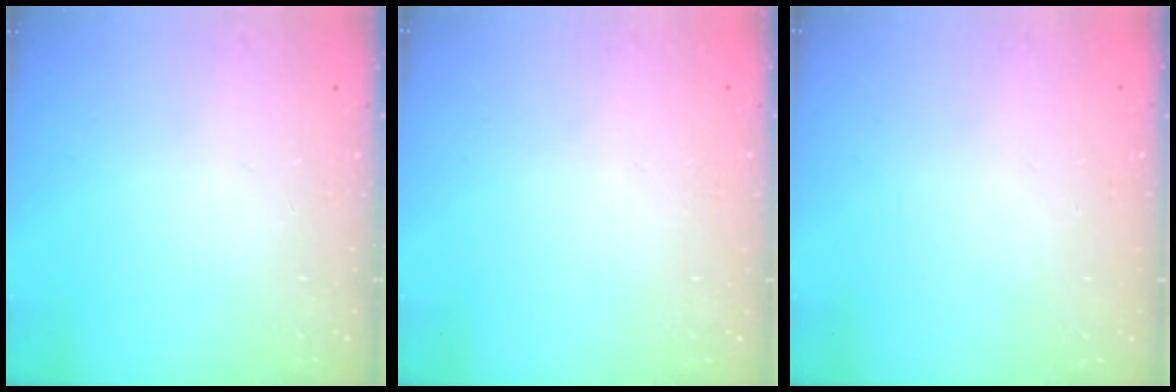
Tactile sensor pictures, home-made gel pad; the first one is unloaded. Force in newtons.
{"total": 0.0}
{"total": 0.0}